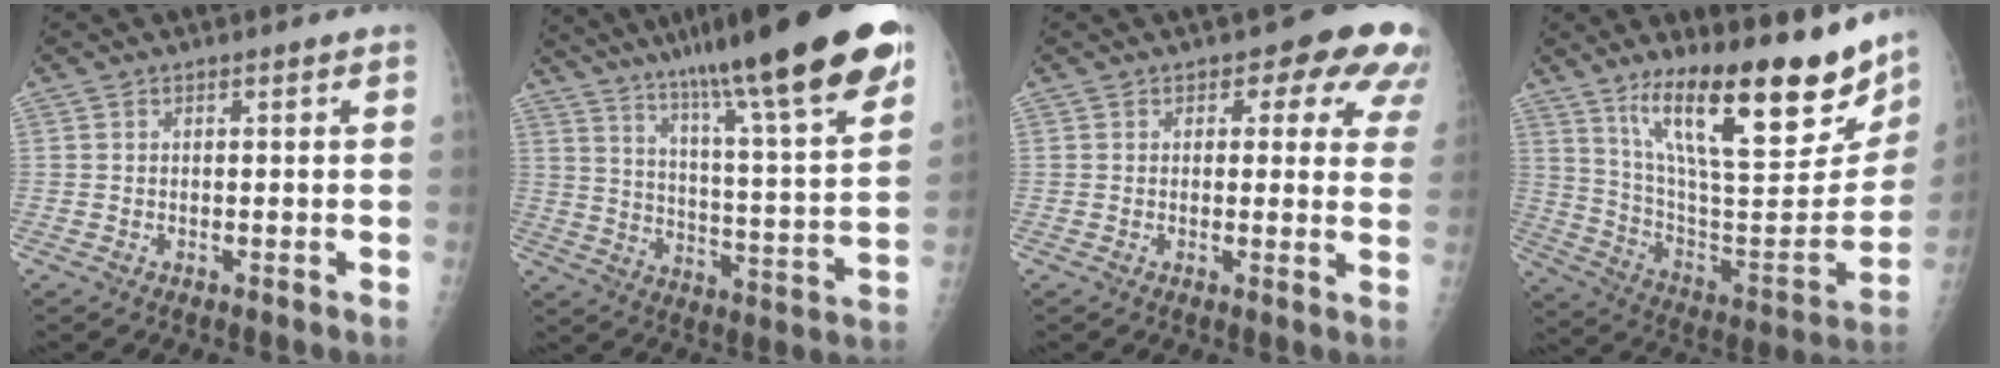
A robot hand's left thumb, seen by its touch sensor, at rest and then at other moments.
{"total": 28.0, "force": [18.9, 3.2, 20.4], "torque": [-0.306, -0.053, 0.290]}
{"total": 10.4, "force": [5.5, 5.4, 6.9], "torque": [-0.022, -0.018, 0.048]}
{"total": 28.6, "force": [18.4, 7.4, 20.6], "torque": [-0.288, -0.073, 0.304]}